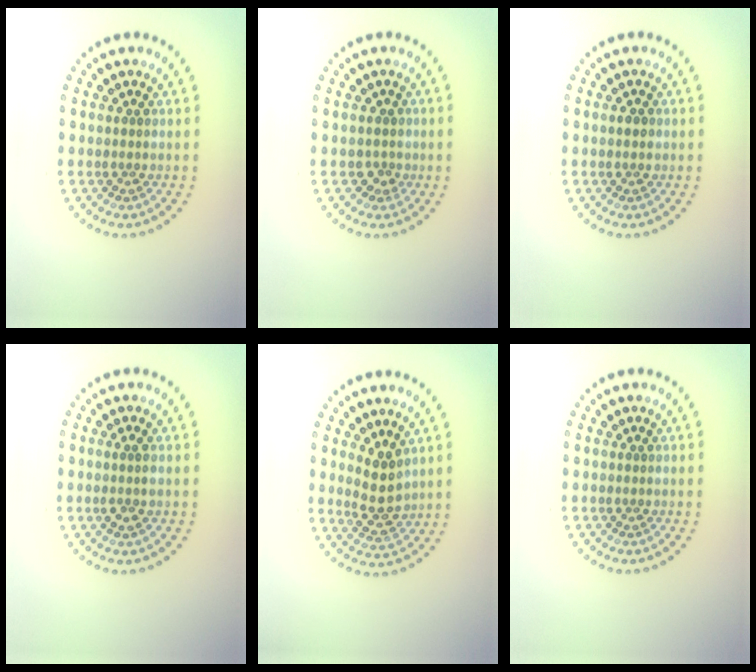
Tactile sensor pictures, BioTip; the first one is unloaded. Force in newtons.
{"total": 1.3, "press": 1.1, "slide": 0.7}
{"total": 1.2, "press": 1.2, "slide": 0.1}
{"total": 1.3, "press": 1.1, "slide": 0.7}
{"total": 3.0, "press": 2.8, "slide": 1.2}
{"total": 0.0}